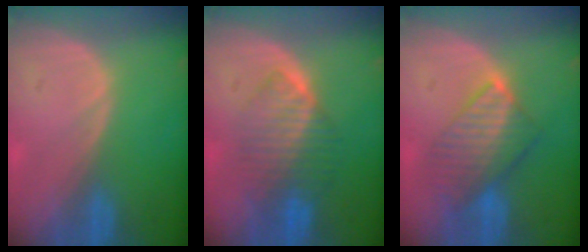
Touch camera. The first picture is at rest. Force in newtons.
{"total": 6.7, "press": 6.7, "slide": 0.5}
{"total": 7.5, "press": 7.2, "slide": 2.2}